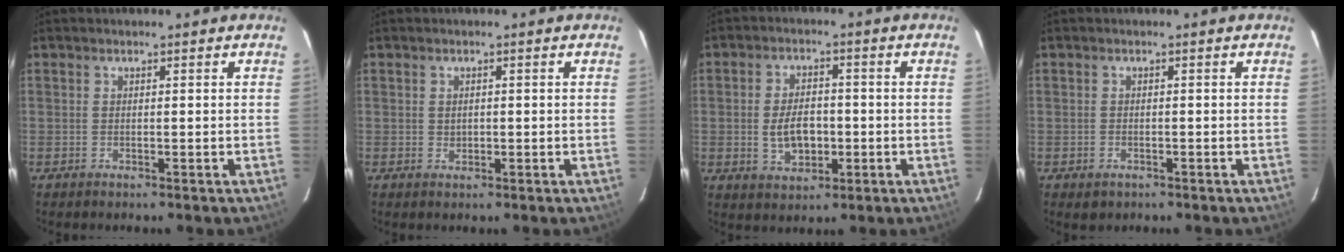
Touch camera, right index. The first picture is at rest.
{"total": 1.1, "force": [0.1, 1.0, 0.4], "torque": [-0.005, 0.001, 0.003]}
{"total": 7.2, "force": [-1.2, 4.5, 5.5], "torque": [-0.107, 0.002, -0.011]}
{"total": 2.0, "force": [-1.1, 1.6, 0.7], "torque": [-0.014, -0.003, -0.012]}